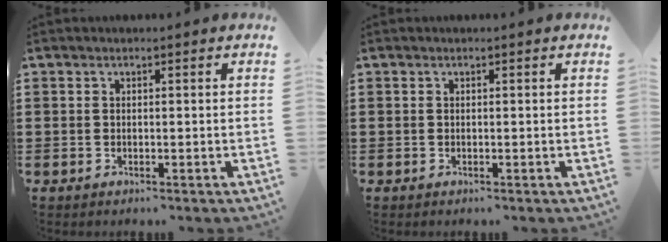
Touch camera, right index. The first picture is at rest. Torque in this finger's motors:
{"motor_torque": [-0.09, 0.09, 0.00, 0.00]}